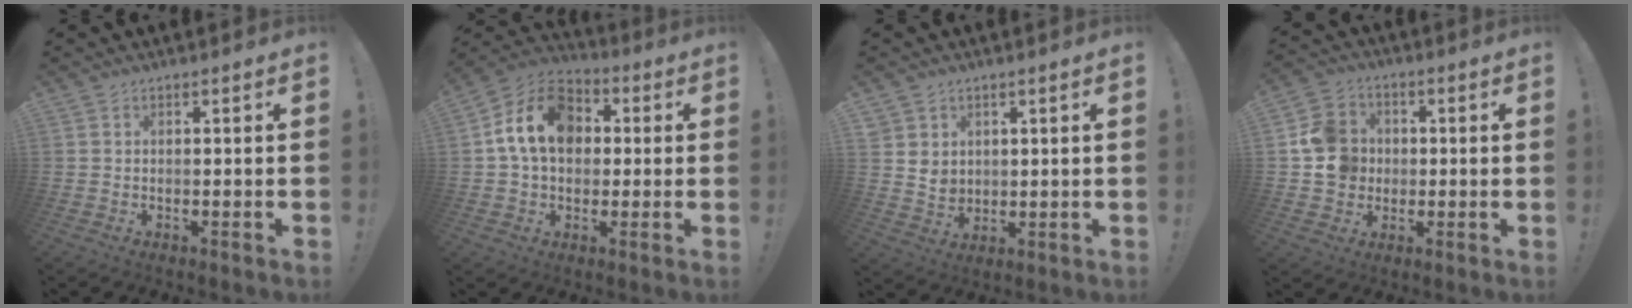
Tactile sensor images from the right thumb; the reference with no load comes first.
{"total": 15.7, "force": [3.4, 11.6, 9.9], "torque": [-0.160, 0.013, 0.068]}
{"total": 5.3, "force": [2.9, 4.3, 0.9], "torque": [-0.018, -0.021, 0.059]}
{"total": 11.4, "force": [0.4, 10.7, 4.0], "torque": [-0.055, 0.008, 0.014]}